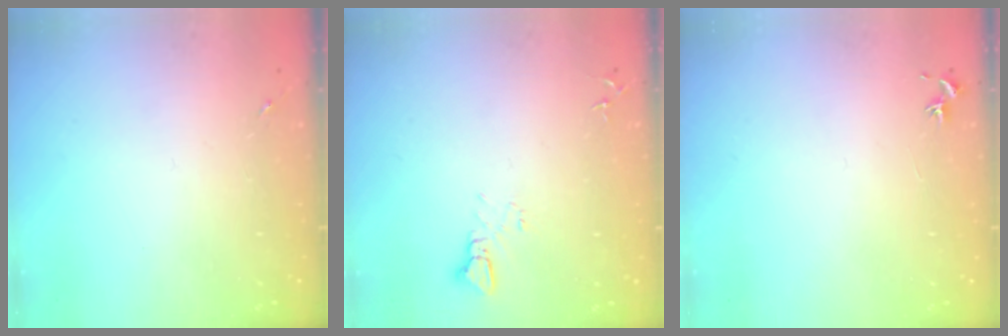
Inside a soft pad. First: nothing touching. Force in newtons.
{"total": 3.4, "press": 3.4, "slide": 0.4}
{"total": 0.8, "press": 0.7, "slide": 0.3}